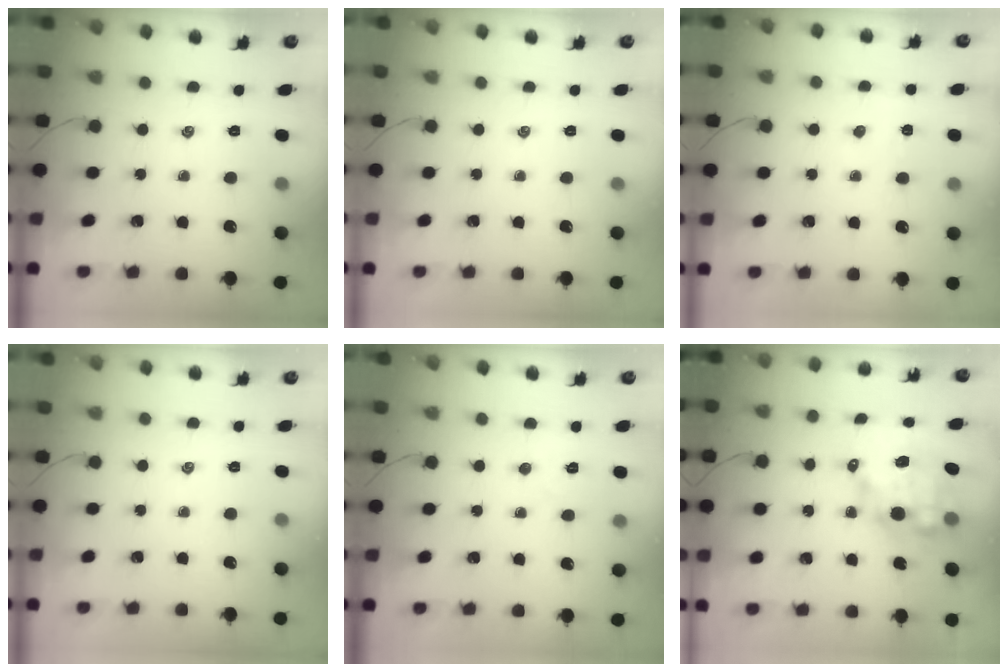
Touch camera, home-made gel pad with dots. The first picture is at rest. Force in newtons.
{"total": 0.0}
{"total": 2.8, "press": 2.7, "slide": 0.9}
{"total": 0.0}
{"total": 4.1, "press": 4.0, "slide": 0.9}
{"total": 12.8, "press": 12.4, "slide": 3.1}